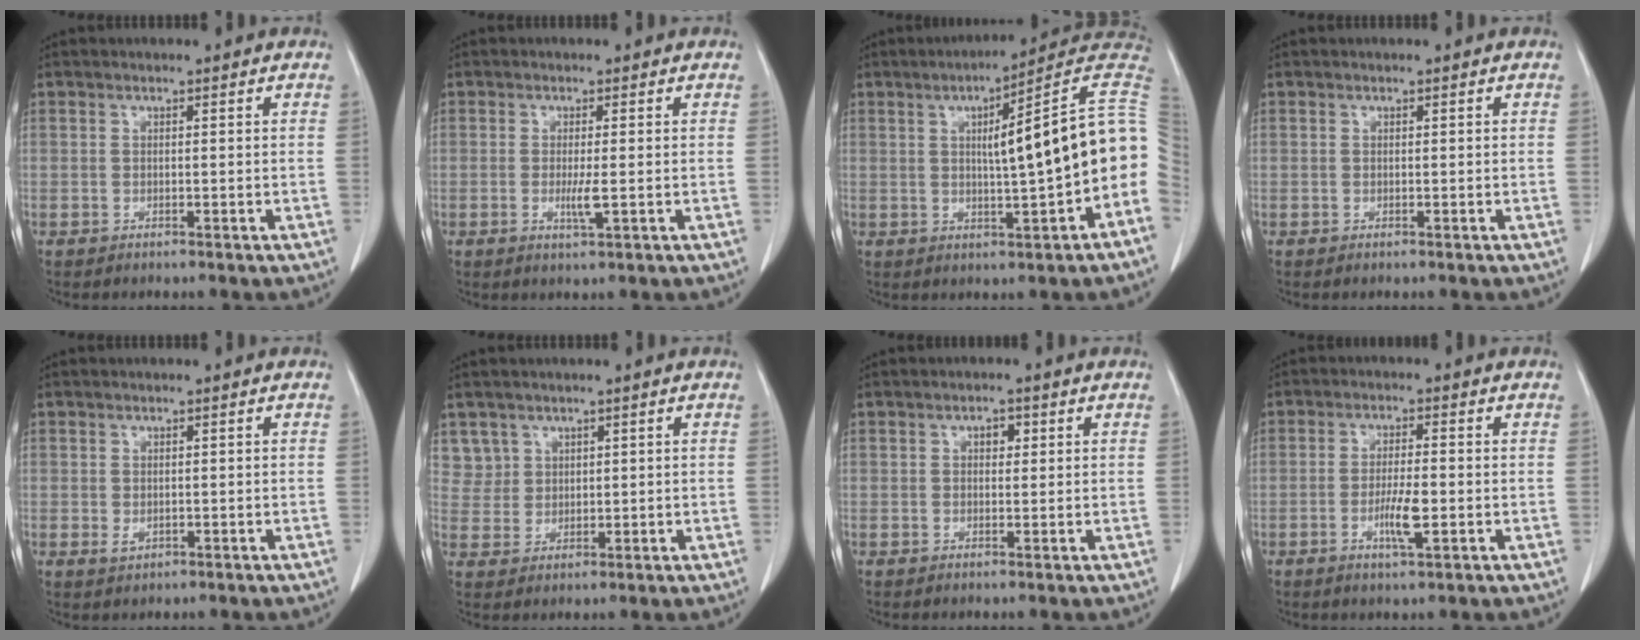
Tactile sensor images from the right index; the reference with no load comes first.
{"total": 2.6, "force": [-0.4, 0.1, 2.6], "torque": [-0.046, -0.003, -0.004]}
{"total": 14.6, "force": [0.3, 0.3, 14.6], "torque": [-0.177, 0.031, -0.002]}
{"total": 0.0}
{"total": 1.3, "force": [-0.1, 1.1, 0.8], "torque": [-0.010, -0.001, 0.003]}
{"total": 4.1, "force": [2.5, 3.2, -0.5], "torque": [0.030, 0.004, 0.048]}
{"total": 1.8, "force": [0.6, 1.1, 1.3], "torque": [-0.018, 0.004, 0.008]}
{"total": 4.9, "force": [-1.3, 0.7, 4.7], "torque": [-0.086, -0.003, -0.022]}